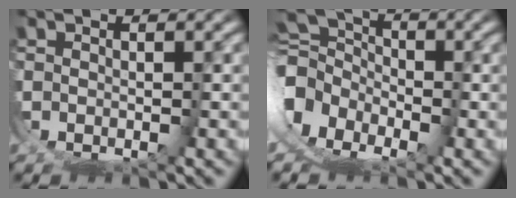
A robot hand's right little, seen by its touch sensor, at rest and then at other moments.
{"total": 9.8, "force": [-1.3, 8.3, 5.0], "torque": [-0.110, -0.018, -0.032]}